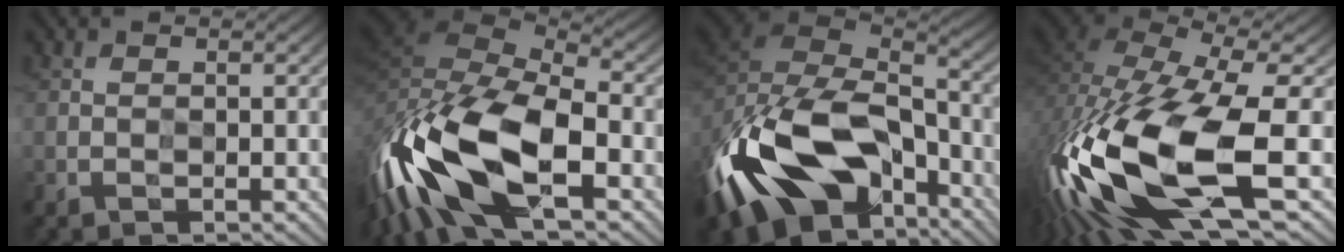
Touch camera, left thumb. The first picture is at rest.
{"total": 17.3, "force": [-6.8, 8.2, 13.6], "torque": [-0.326, -0.023, -0.122]}
{"total": 18.3, "force": [-9.1, 11.2, 11.2], "torque": [-0.279, -0.037, -0.137]}
{"total": 18.4, "force": [-7.8, 7.4, 14.9], "torque": [-0.341, -0.052, -0.121]}